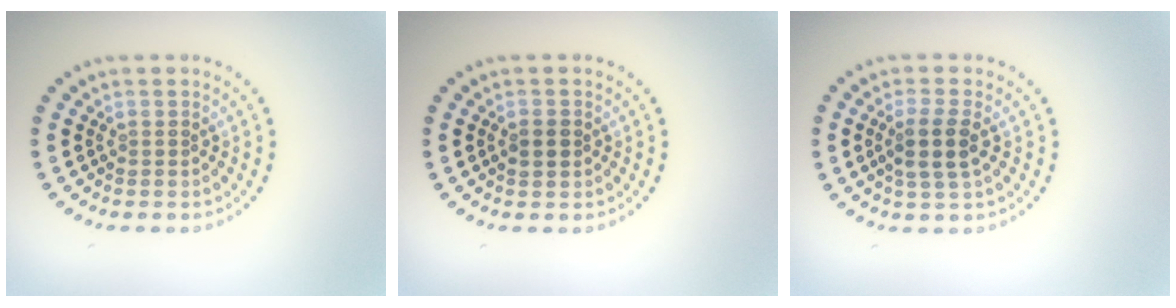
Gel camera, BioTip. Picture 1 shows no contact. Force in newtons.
{"total": 1.3, "press": 1.3, "slide": 0.1}
{"total": 2.8, "press": 2.5, "slide": 1.2}